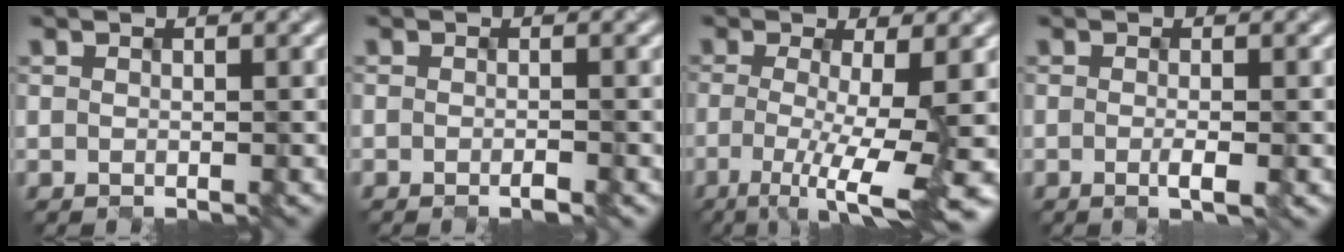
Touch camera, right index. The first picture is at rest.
{"total": 0.8, "force": [-0.6, 0.0, 0.5], "torque": [-0.012, -0.002, -0.007]}
{"total": 8.2, "force": [-1.4, 1.8, 7.9], "torque": [-0.107, -0.012, -0.020]}
{"total": 1.5, "force": [-0.5, 0.3, 1.4], "torque": [-0.024, -0.001, -0.006]}